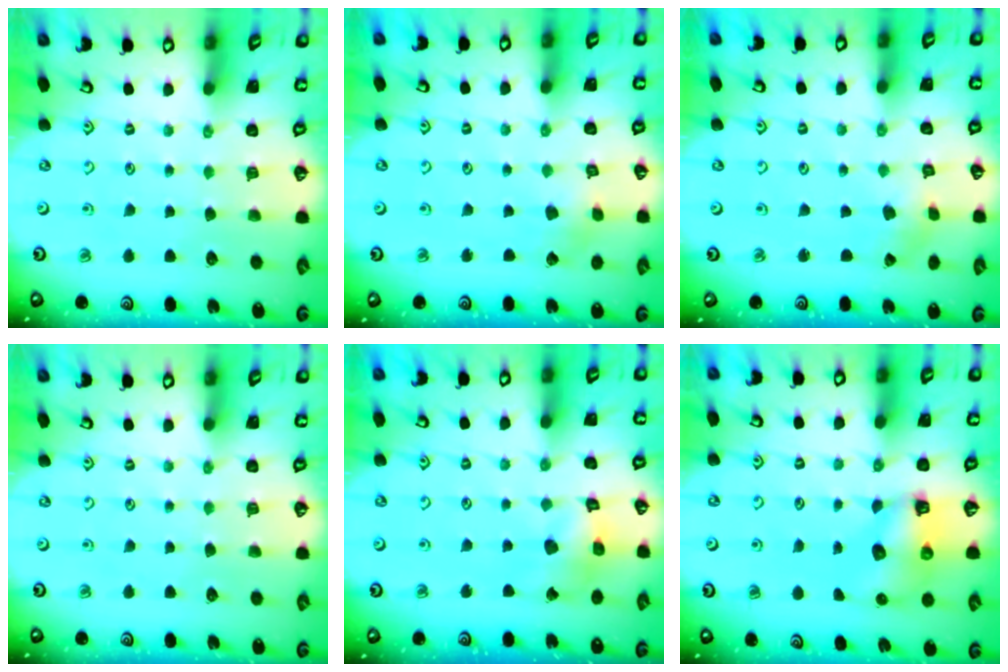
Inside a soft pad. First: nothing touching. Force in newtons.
{"total": 2.1, "press": 2.1, "slide": 0.2}
{"total": 1.0, "press": 1.0, "slide": 0.2}
{"total": 0.0}
{"total": 9.7, "press": 9.6, "slide": 1.1}
{"total": 6.9, "press": 6.8, "slide": 0.9}